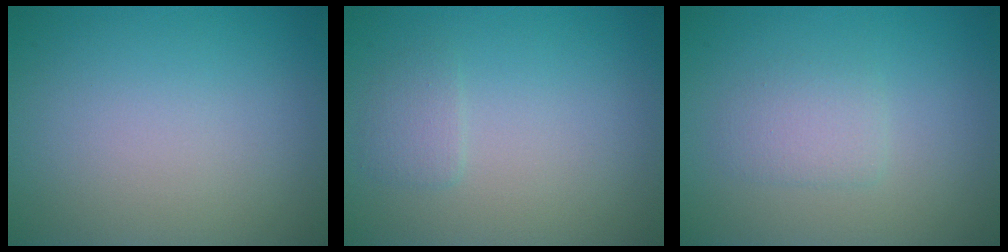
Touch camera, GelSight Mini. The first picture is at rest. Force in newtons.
{"total": 1.2, "press": 1.1, "slide": 0.3}
{"total": 1.7, "press": 1.7, "slide": 0.3}